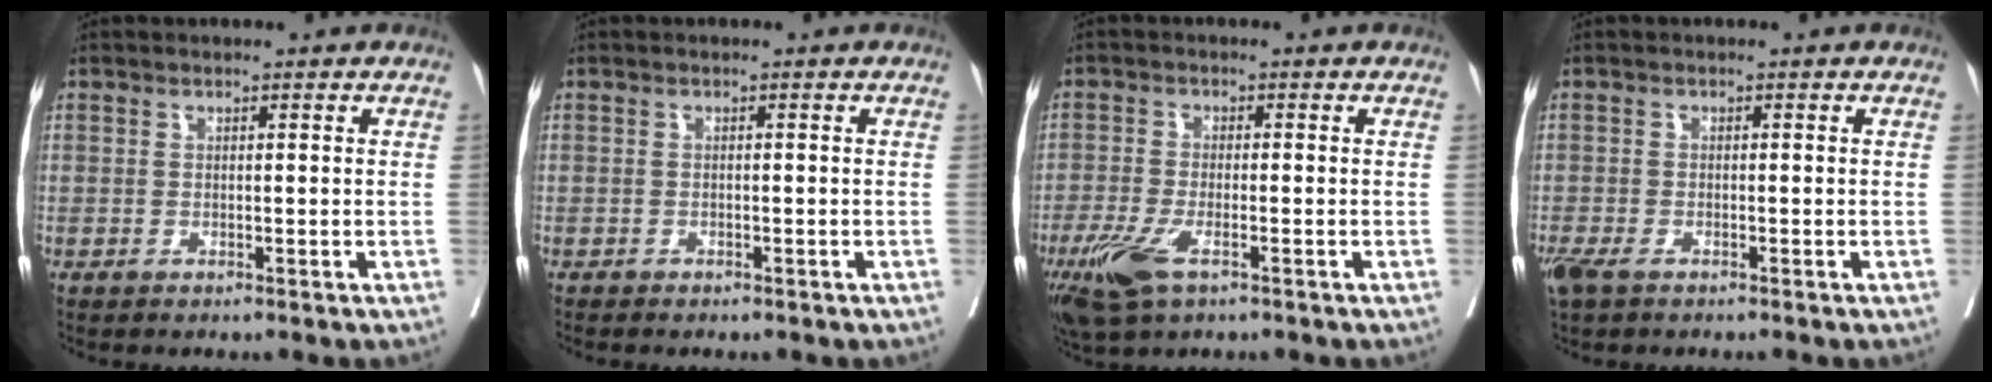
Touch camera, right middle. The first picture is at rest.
{"total": 1.2, "force": [-1.0, 0.5, 0.4], "torque": [-0.011, -0.001, -0.011]}
{"total": 6.9, "force": [-3.8, 2.2, 5.3], "torque": [-0.109, -0.017, -0.067]}
{"total": 4.0, "force": [-2.7, 1.6, 2.5], "torque": [-0.054, -0.012, -0.050]}